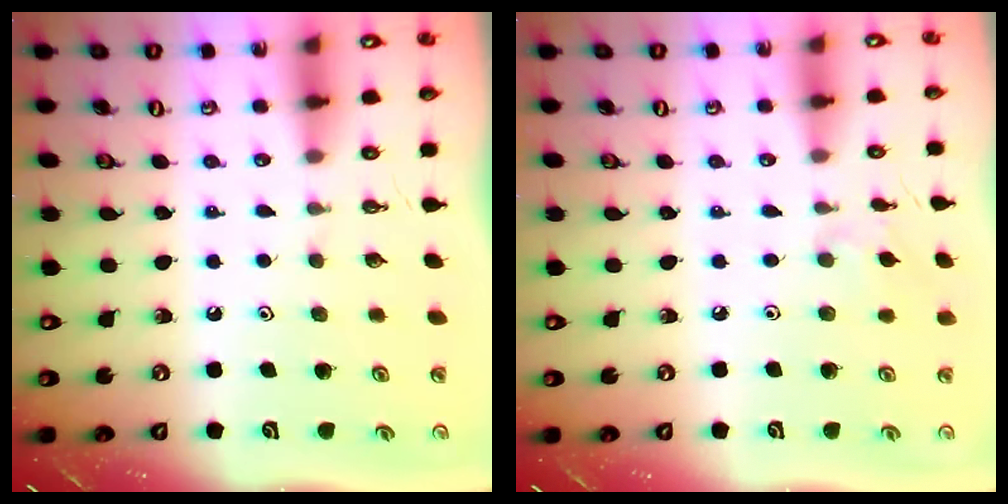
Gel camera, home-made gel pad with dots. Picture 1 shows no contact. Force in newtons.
{"total": 4.1, "press": 4.1, "slide": 0.7}